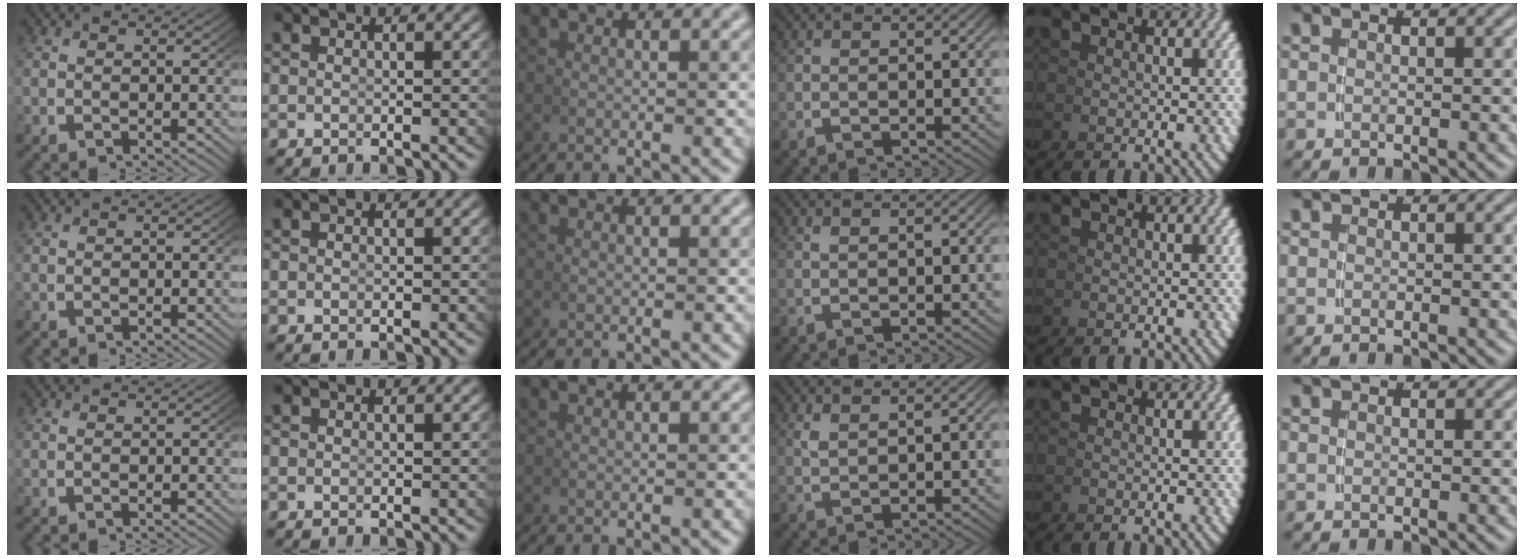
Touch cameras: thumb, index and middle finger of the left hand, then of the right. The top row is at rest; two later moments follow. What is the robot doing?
{"motion": "grasp_and_lifting", "object": "coin"}